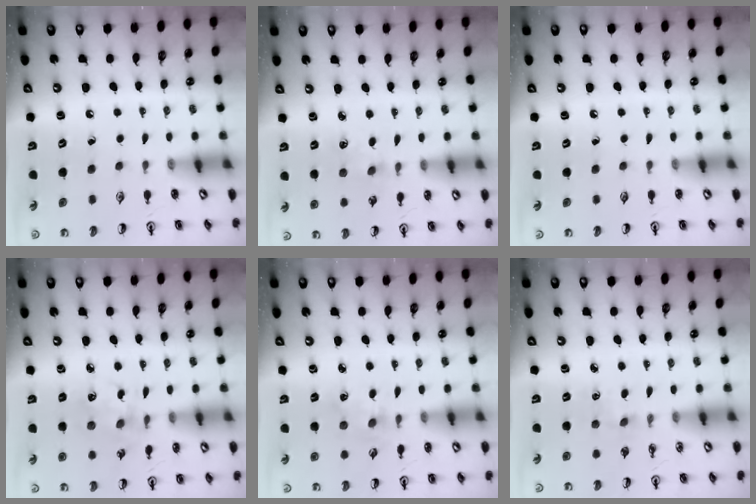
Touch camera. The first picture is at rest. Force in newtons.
{"total": 2.0, "press": 2.0, "slide": 0.3}
{"total": 0.0}
{"total": 2.8, "press": 2.7, "slide": 0.7}
{"total": 1.2, "press": 1.2, "slide": 0.2}
{"total": 2.0, "press": 2.0, "slide": 0.3}